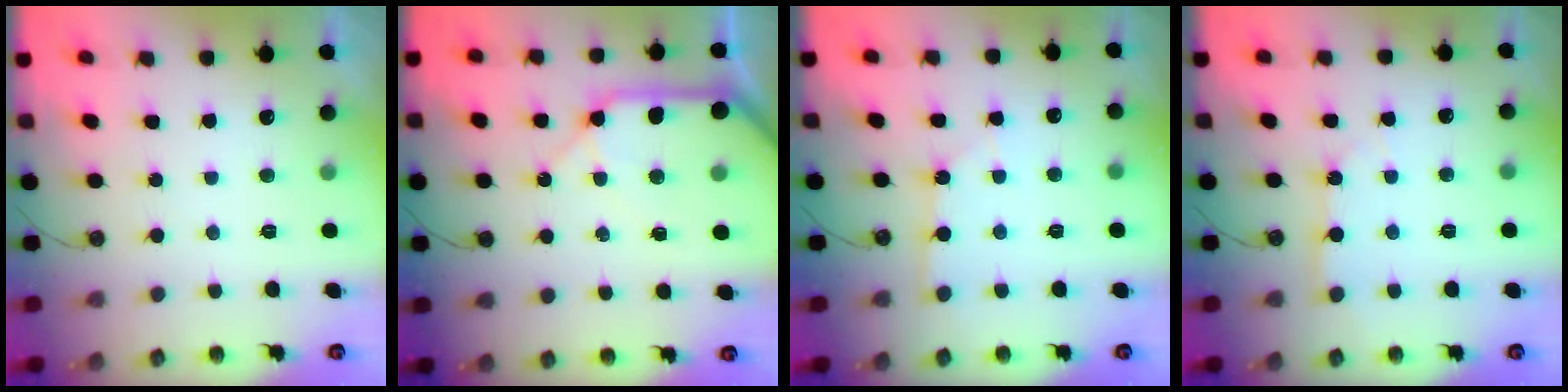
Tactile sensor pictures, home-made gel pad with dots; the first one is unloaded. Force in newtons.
{"total": 13.1, "press": 13.0, "slide": 1.6}
{"total": 2.2, "press": 2.2, "slide": 0.4}
{"total": 3.3, "press": 3.3, "slide": 0.5}